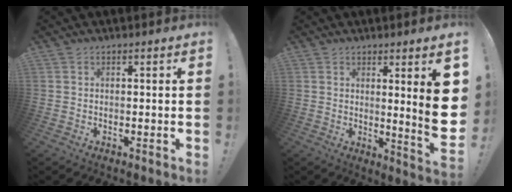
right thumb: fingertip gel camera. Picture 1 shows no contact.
{"total": 12.4, "force": [2.0, 0.5, 12.3], "torque": [-0.159, -0.036, 0.027]}